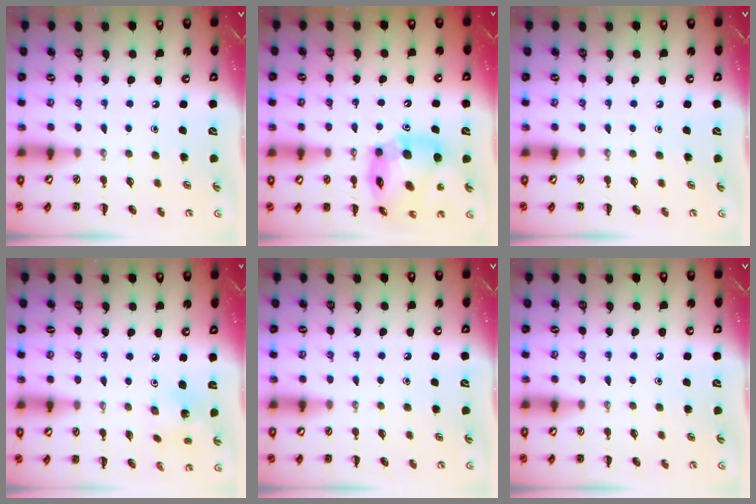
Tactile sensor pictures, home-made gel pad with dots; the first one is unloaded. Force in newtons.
{"total": 15.5, "press": 14.7, "slide": 5.0}
{"total": 0.0}
{"total": 1.8, "press": 1.6, "slide": 0.7}
{"total": 0.0}
{"total": 0.0}